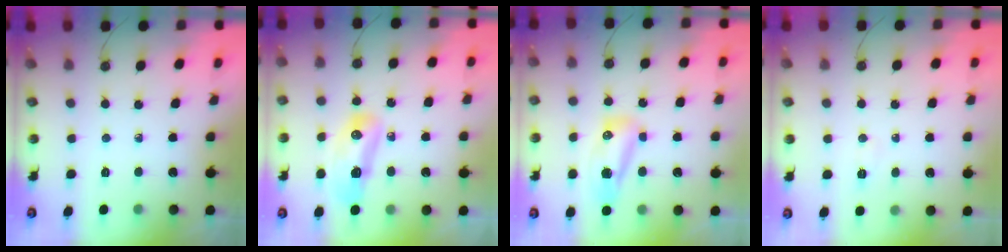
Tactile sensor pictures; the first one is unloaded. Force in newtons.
{"total": 9.7, "press": 9.6, "slide": 1.3}
{"total": 11.5, "press": 9.8, "slide": 6.0}
{"total": 5.0, "press": 3.7, "slide": 3.3}